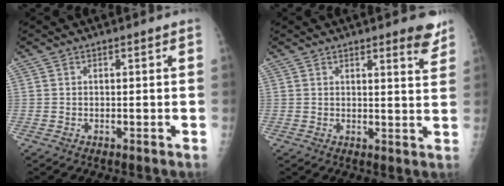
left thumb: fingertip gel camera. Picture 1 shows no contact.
{"total": 5.3, "force": [4.0, 1.1, 3.3], "torque": [-0.027, -0.026, 0.042]}